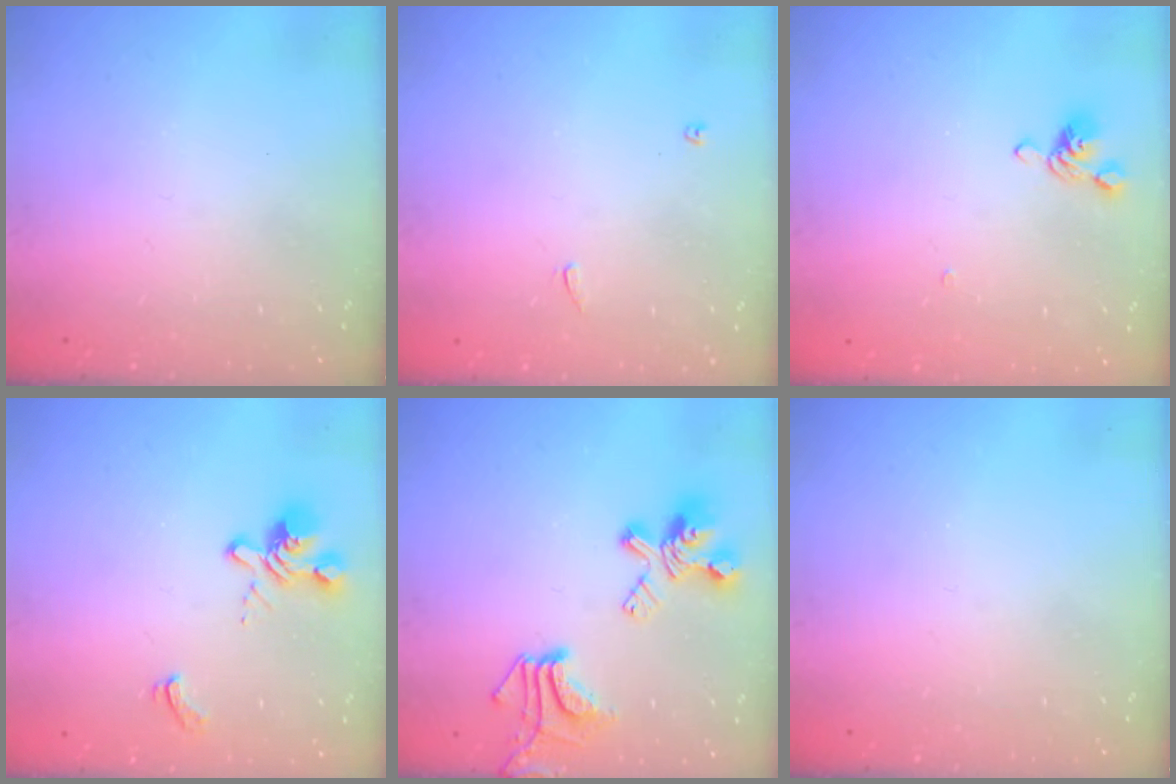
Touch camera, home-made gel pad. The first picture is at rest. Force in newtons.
{"total": 3.9, "press": 3.9, "slide": 0.3}
{"total": 5.4, "press": 5.4, "slide": 0.5}
{"total": 2.6, "press": 2.3, "slide": 1.3}
{"total": 8.4, "press": 8.2, "slide": 1.5}
{"total": 0.0}